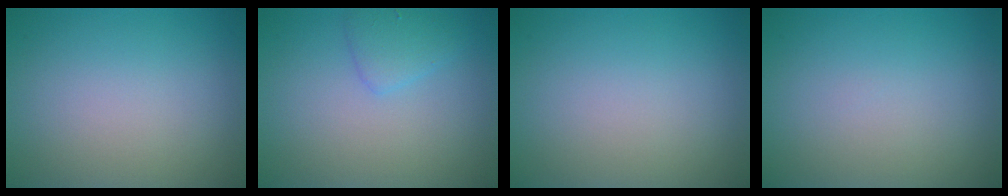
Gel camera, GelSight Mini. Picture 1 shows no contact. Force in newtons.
{"total": 1.9, "press": 1.9, "slide": 0.1}
{"total": 0.0}
{"total": 0.0}